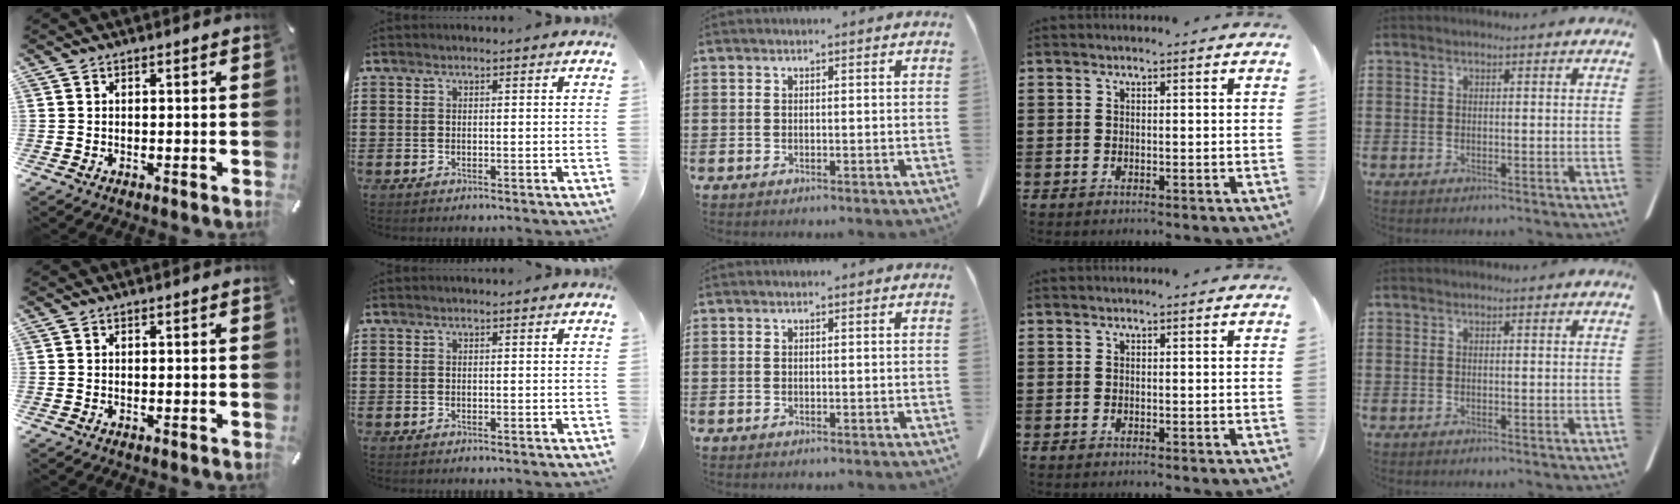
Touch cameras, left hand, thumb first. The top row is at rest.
{}